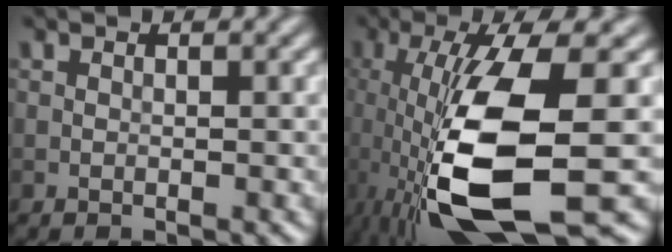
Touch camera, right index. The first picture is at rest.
{"total": 12.9, "force": [-2.9, 3.9, 11.9], "torque": [-0.231, -0.029, -0.047]}